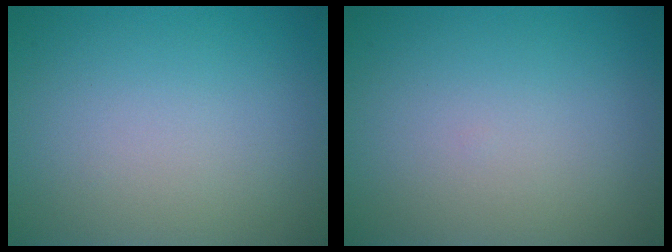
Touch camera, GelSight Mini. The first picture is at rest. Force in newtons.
{"total": 0.0}